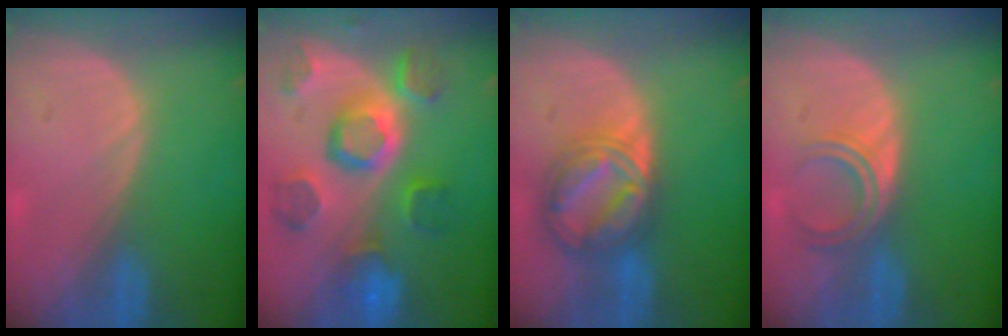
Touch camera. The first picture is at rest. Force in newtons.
{"total": 11.6, "press": 10.1, "slide": 5.6}
{"total": 8.2, "press": 8.2, "slide": 0.6}
{"total": 4.8, "press": 4.0, "slide": 2.6}